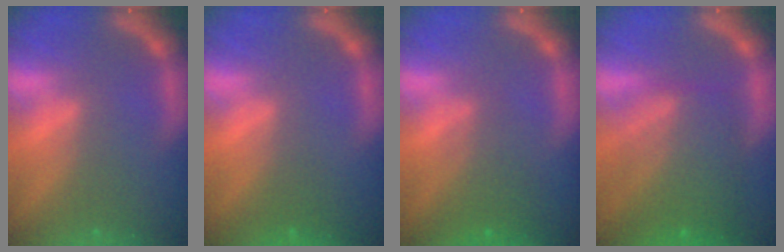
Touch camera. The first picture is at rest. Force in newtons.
{"total": 1.0}
{"total": 3.0}
{"total": 8.0}